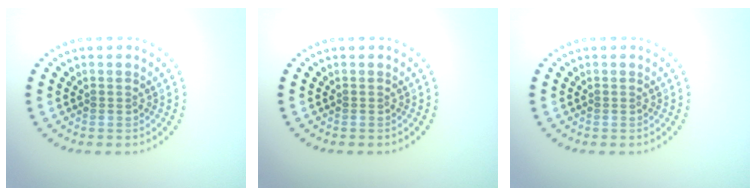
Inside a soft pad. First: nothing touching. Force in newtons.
{"total": 0.0}
{"total": 0.0}